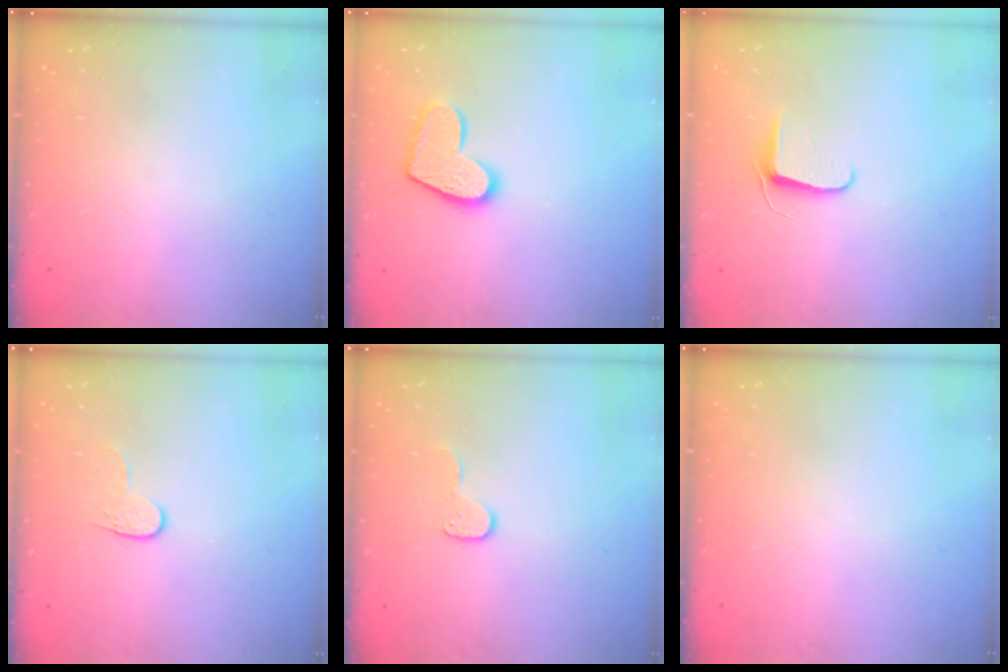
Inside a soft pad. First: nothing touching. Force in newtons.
{"total": 12.1, "press": 12.0, "slide": 0.8}
{"total": 6.4, "press": 6.3, "slide": 0.8}
{"total": 4.2, "press": 4.2, "slide": 0.5}
{"total": 6.7, "press": 6.7, "slide": 0.4}
{"total": 0.0}